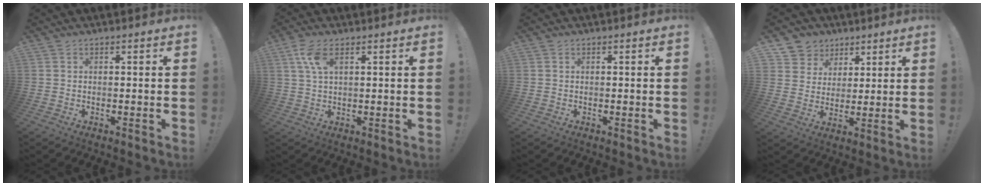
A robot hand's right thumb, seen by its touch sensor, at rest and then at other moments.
{"total": 5.8, "force": [2.5, 2.6, 4.6], "torque": [-0.092, 0.002, 0.048]}
{"total": 0.0}
{"total": 7.7, "force": [3.7, 6.7, 0.7], "torque": [-0.016, -0.029, 0.079]}